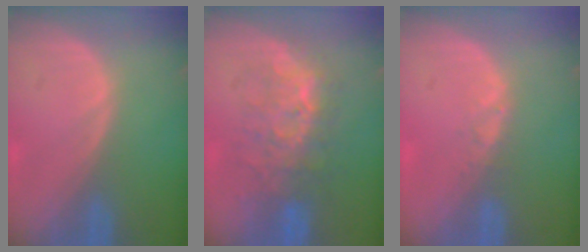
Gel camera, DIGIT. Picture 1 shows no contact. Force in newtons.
{"total": 7.7, "press": 7.6, "slide": 1.4}
{"total": 1.3, "press": 1.0, "slide": 0.8}